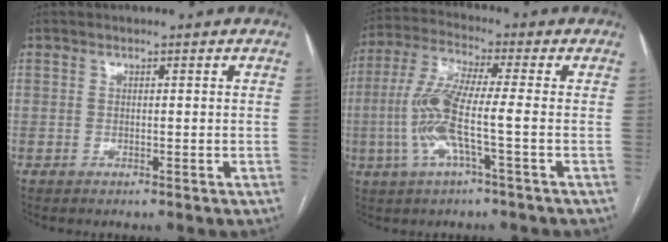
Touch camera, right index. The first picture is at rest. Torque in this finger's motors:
{"motor_torque": [1.72, -0.42, 0.78, 0.21]}